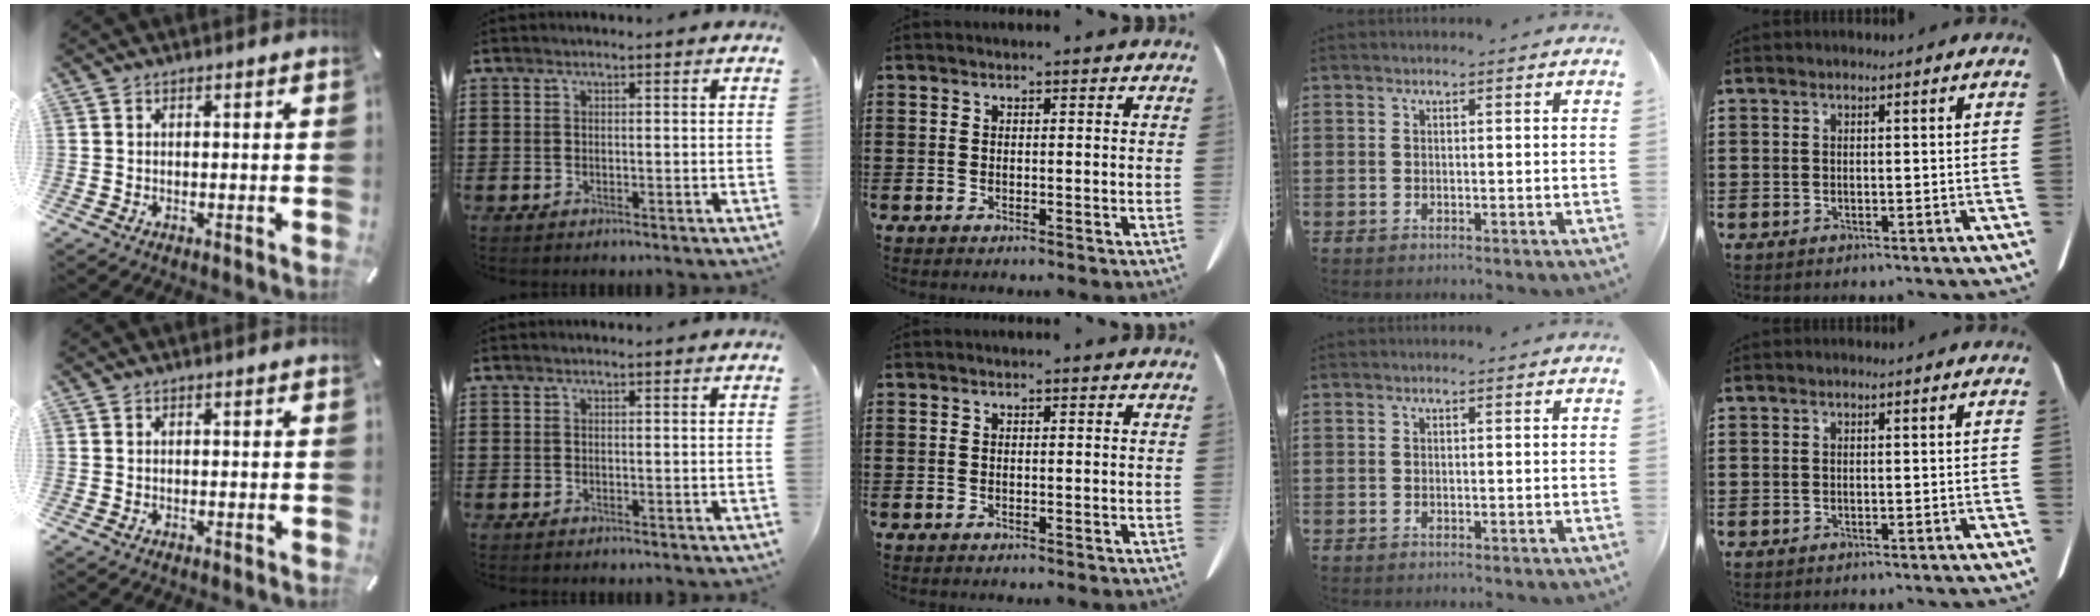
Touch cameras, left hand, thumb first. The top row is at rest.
{}